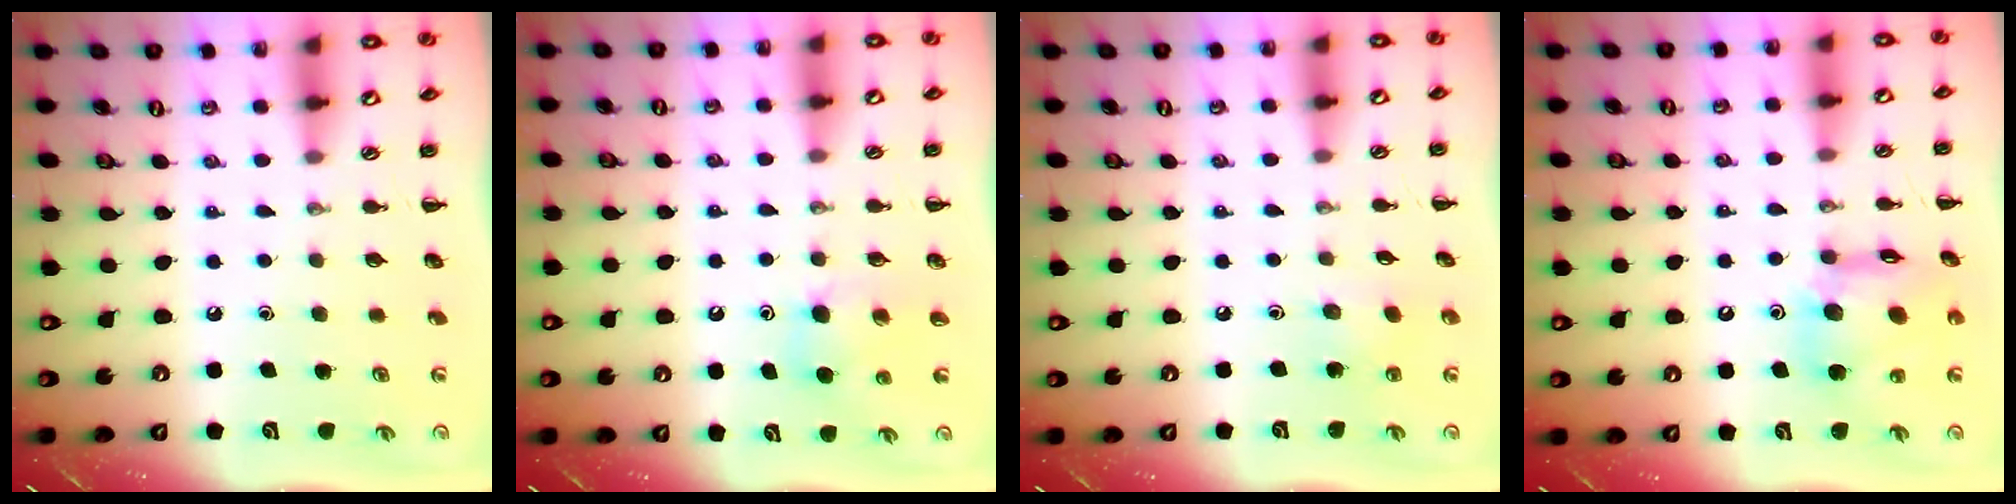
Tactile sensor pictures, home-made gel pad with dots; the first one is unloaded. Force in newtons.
{"total": 5.1, "press": 5.0, "slide": 1.1}
{"total": 4.7, "press": 4.7, "slide": 0.7}
{"total": 13.5, "press": 13.1, "slide": 3.4}